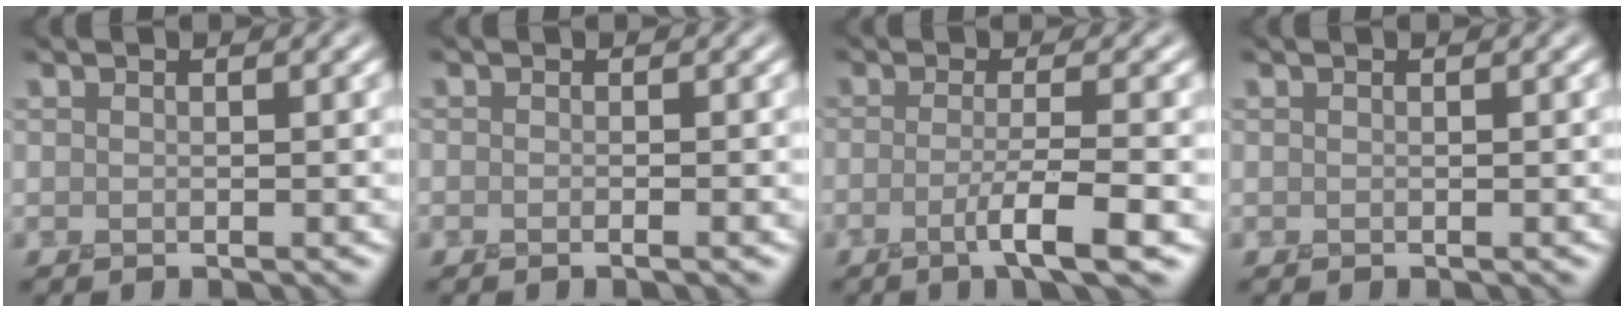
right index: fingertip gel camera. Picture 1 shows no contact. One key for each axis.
{"total": 1.1, "fx": -0.4, "fy": 0.3, "fz": 0.9, "tx": -0.009, "ty": -0.005, "tz": -0.012}
{"total": 4.3, "fx": -1.7, "fy": 0.6, "fz": 3.9, "tx": -0.065, "ty": -0.001, "tz": -0.042}
{"total": 0.0}